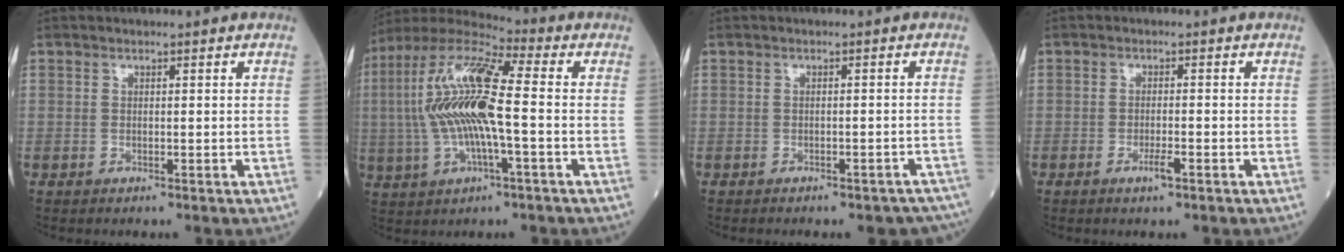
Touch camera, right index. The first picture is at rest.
{"total": 16.1, "force": [-0.3, 2.9, 15.8], "torque": [-0.331, 0.013, -0.013]}
{"total": 9.1, "force": [-8.0, 2.9, 3.0], "torque": [-0.028, 0.005, -0.079]}
{"total": 2.2, "force": [-1.2, 0.2, 1.9], "torque": [-0.034, -0.002, -0.021]}